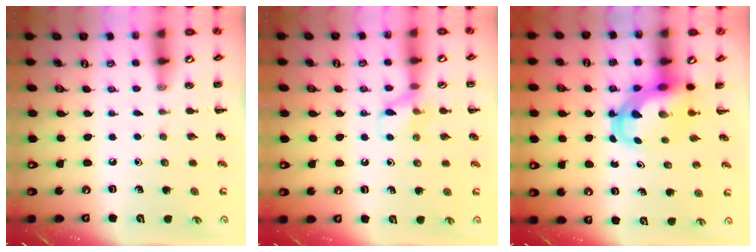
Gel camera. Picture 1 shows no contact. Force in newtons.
{"total": 8.2, "press": 8.1, "slide": 1.7}
{"total": 6.2, "press": 6.1, "slide": 1.4}